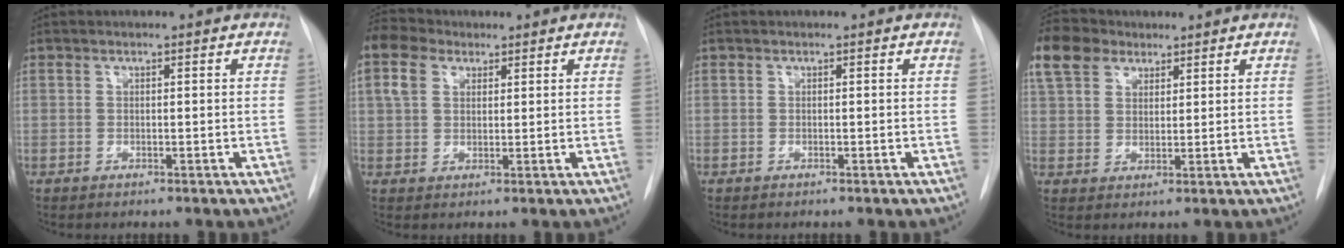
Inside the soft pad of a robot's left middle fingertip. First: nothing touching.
{"total": 6.7, "force": [3.5, 4.6, 3.5], "torque": [-0.093, 0.031, 0.068]}
{"total": 0.0}
{"total": 9.3, "force": [6.4, 5.8, 3.5], "torque": [-0.082, 0.031, 0.122]}